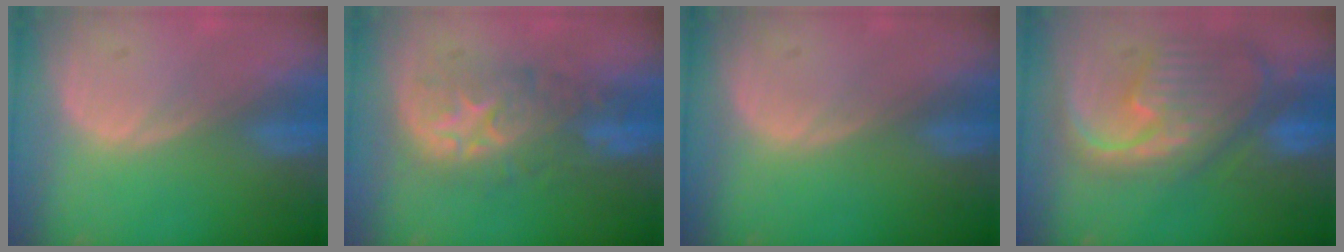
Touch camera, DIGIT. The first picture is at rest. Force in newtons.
{"total": 8.7, "press": 8.7, "slide": 0.9}
{"total": 0.0}
{"total": 12.4, "press": 10.7, "slide": 6.3}